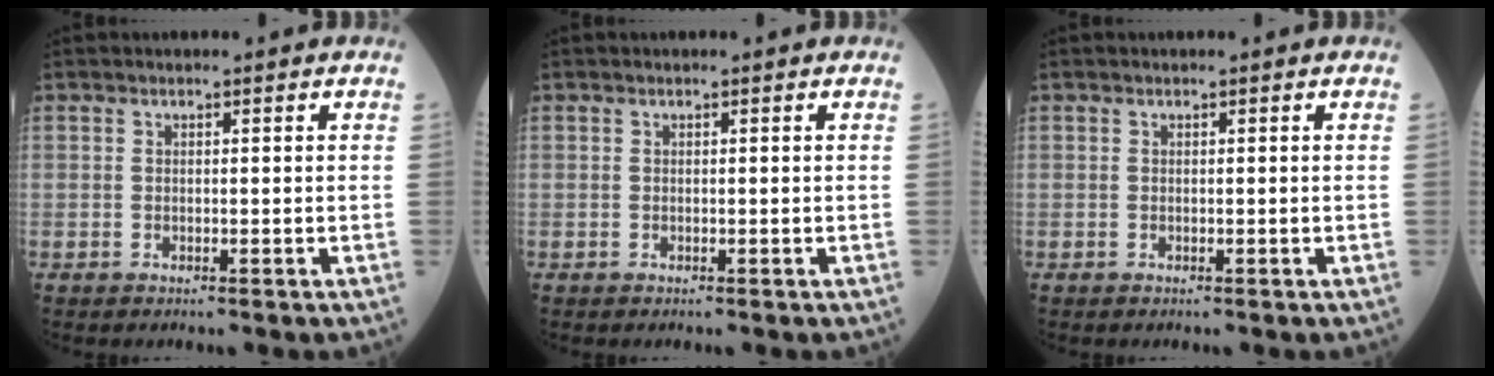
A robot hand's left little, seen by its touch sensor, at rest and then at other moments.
{"total": 0.0}
{"total": 0.0}